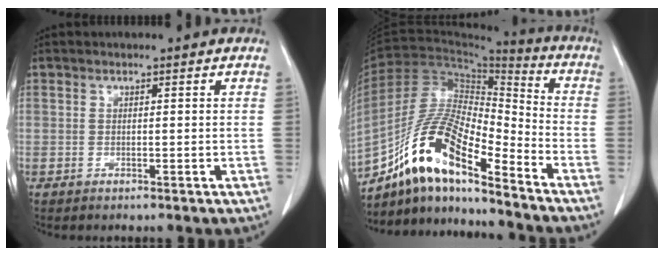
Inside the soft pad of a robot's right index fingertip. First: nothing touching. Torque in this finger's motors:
{"motor_torque": [1.12, -1.02, 0.88, 0.21]}